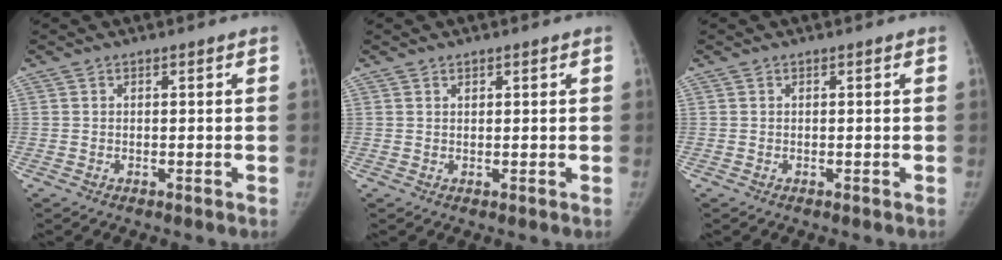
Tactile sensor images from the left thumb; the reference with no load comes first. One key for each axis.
{"total": 0.9, "fx": 0.6, "fy": 0.5, "fz": 0.3, "tx": -0.001, "ty": -0.004, "tz": 0.009}
{"total": 0.0}